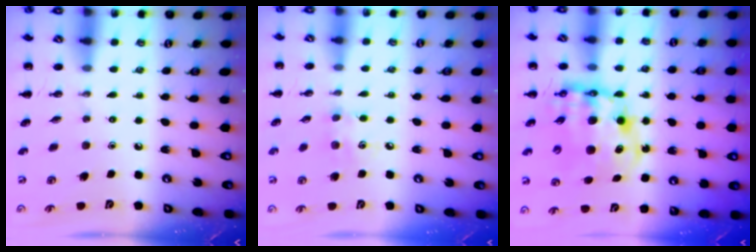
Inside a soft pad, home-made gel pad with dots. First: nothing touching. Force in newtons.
{"total": 6.2, "press": 6.1, "slide": 1.1}
{"total": 10.7, "press": 10.4, "slide": 2.5}